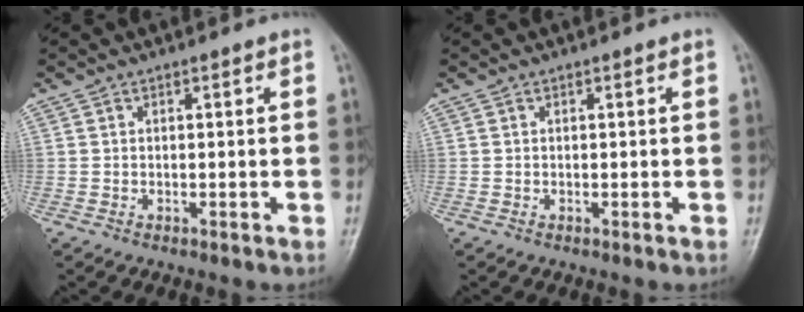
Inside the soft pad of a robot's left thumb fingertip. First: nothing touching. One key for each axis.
{"total": 0.0}